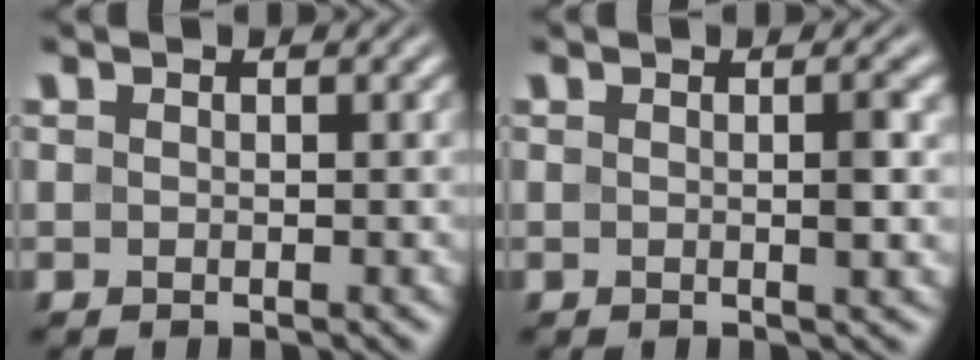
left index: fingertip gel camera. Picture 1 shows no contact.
{"total": 2.4, "force": [0.2, 0.4, 2.3], "torque": [-0.031, 0.002, -0.002]}